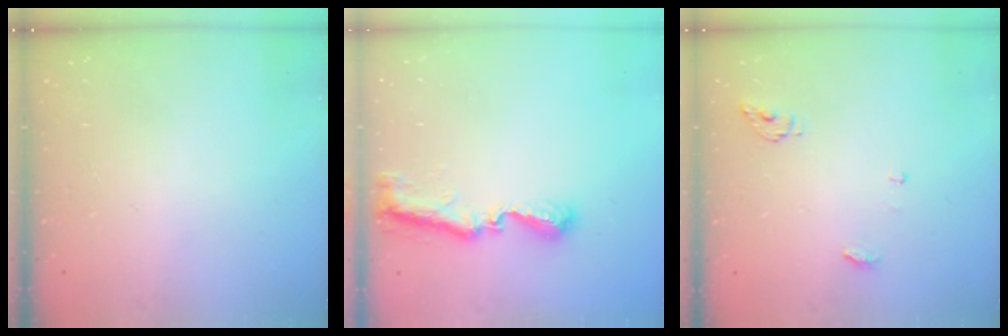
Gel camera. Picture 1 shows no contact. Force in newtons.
{"total": 8.8, "press": 8.8, "slide": 0.7}
{"total": 4.4, "press": 4.3, "slide": 0.5}